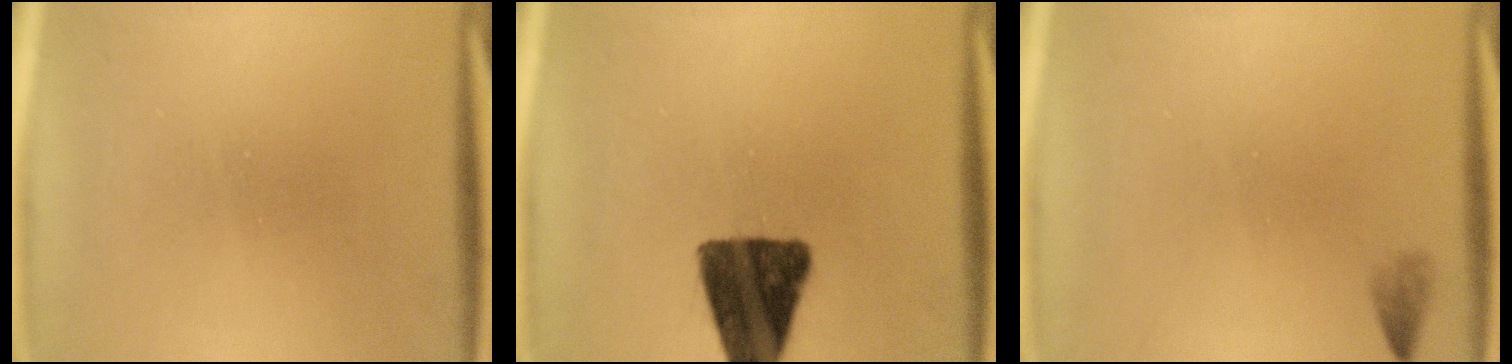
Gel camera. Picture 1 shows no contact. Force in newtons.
{"total": 14.6}
{"total": 1.4}